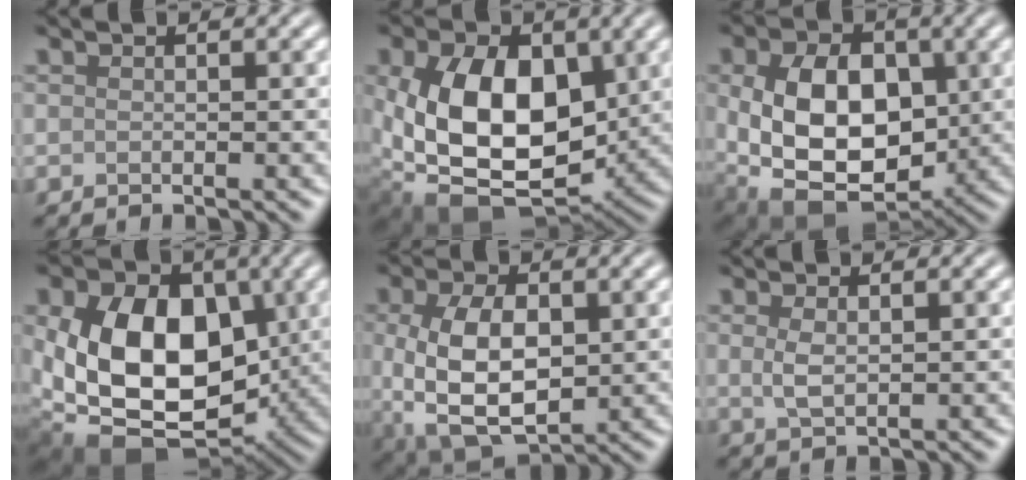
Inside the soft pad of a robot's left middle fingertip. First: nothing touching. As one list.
[{"total": 11.8, "force": [0.8, 7.7, 8.9], "torque": [-0.167, -0.019, 0.025]}, {"total": 12.2, "force": [0.0, 8.3, 9.0], "torque": [-0.173, -0.013, 0.008]}, {"total": 13.2, "force": [0.1, 9.0, 9.7], "torque": [-0.178, -0.020, 0.001]}, {"total": 8.8, "force": [-0.3, 5.2, 7.2], "torque": [-0.157, -0.008, 0.001]}, {"total": 1.7, "force": [0.4, 0.7, 1.5], "torque": [-0.036, -0.002, 0.011]}]